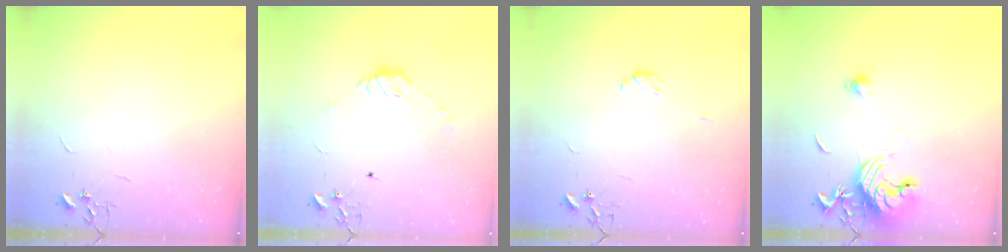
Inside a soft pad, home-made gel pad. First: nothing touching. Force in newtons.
{"total": 7.2, "press": 7.2, "slide": 0.7}
{"total": 4.6, "press": 4.5, "slide": 0.4}
{"total": 13.2, "press": 13.1, "slide": 1.7}